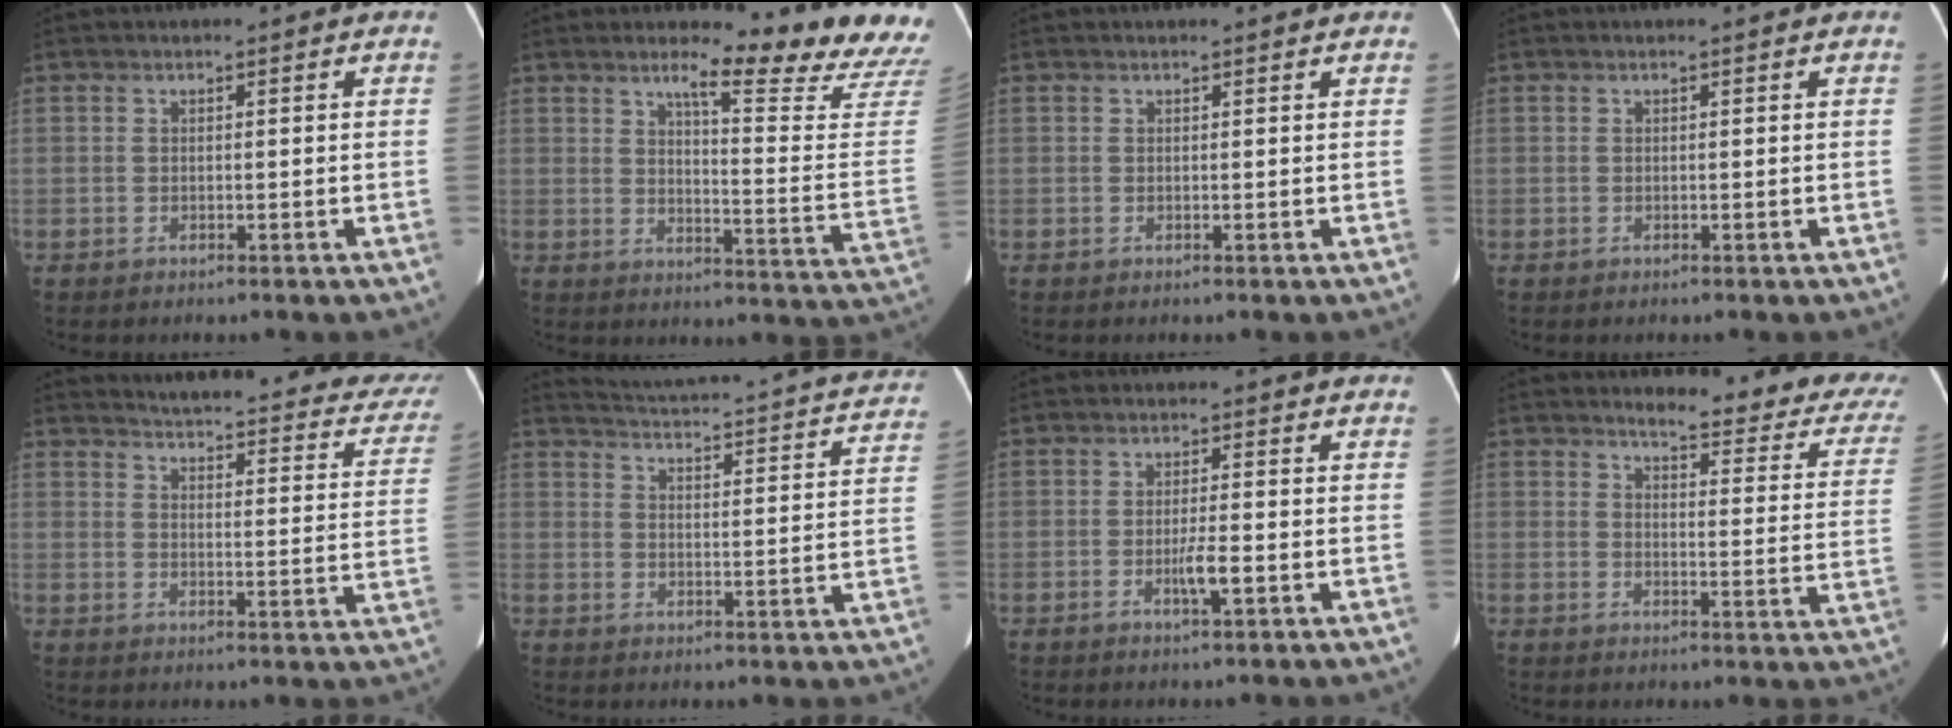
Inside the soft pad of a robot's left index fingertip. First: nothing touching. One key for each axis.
{"total": 15.7, "fx": 14.3, "fy": -0.9, "fz": 6.4, "tx": -0.093, "ty": -0.106, "tz": 0.166}
{"total": 1.1, "fx": 1.1, "fy": 0.2, "fz": 0.2, "tx": -0.013, "ty": 0.009, "tz": 0.012}
{"total": 0.0}
{"total": 25.5, "fx": 23.4, "fy": 5.0, "fz": 8.9, "tx": -0.112, "ty": -0.068, "tz": 0.255}
{"total": 22.4, "fx": 20.9, "fy": 2.6, "fz": 7.7, "tx": -0.119, "ty": -0.044, "tz": 0.247}
{"total": 2.7, "fx": -1.0, "fy": 0.1, "fz": 2.5, "tx": -0.049, "ty": -0.004, "tz": -0.016}
{"total": 16.4, "fx": 15.1, "fy": 2.8, "fz": 5.8, "tx": -0.044, "ty": -0.072, "tz": 0.149}